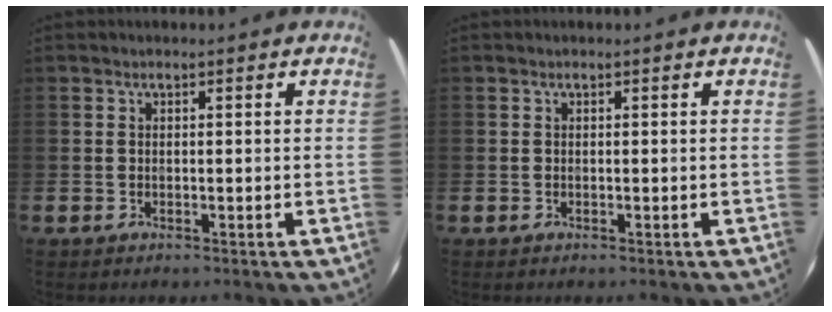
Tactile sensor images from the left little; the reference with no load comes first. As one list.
[{"total": 0.0}]